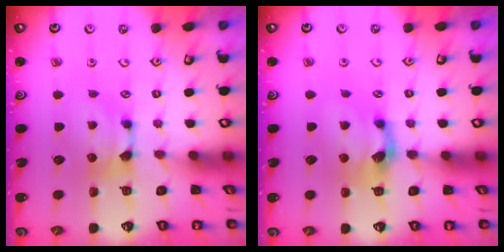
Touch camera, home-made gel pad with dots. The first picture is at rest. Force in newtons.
{"total": 2.3, "press": 1.4, "slide": 1.8}